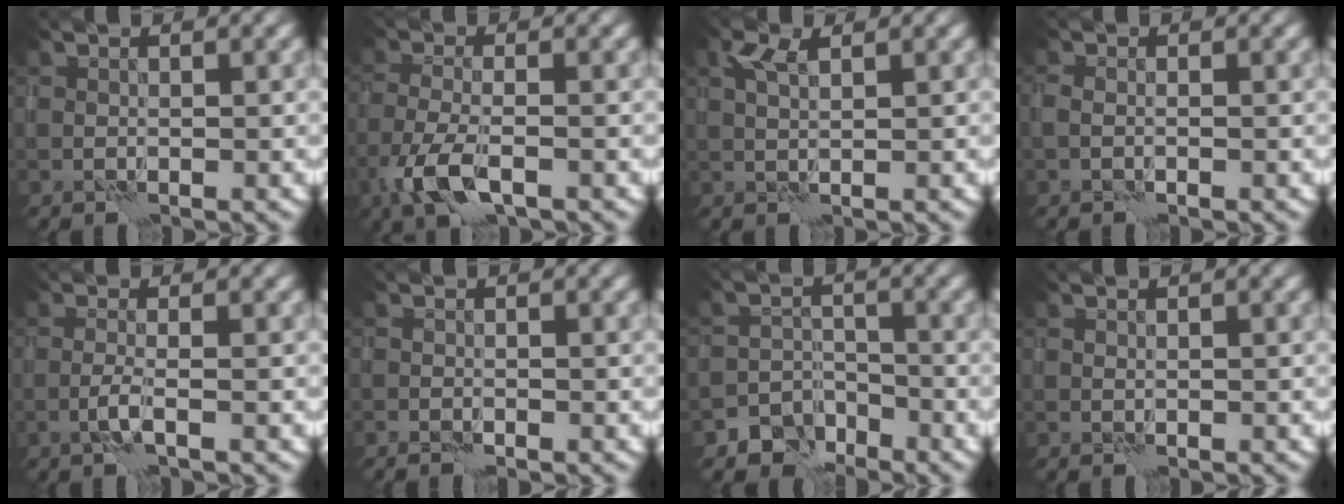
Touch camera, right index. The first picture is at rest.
{"total": 4.6, "force": [-2.4, 1.9, 3.4], "torque": [-0.079, -0.008, -0.055]}
{"total": 1.9, "force": [1.2, 0.5, 1.4], "torque": [-0.029, 0.008, 0.021]}
{"total": 0.9, "force": [-0.4, 0.6, 0.5], "torque": [-0.009, 0.001, -0.014]}
{"total": 1.5, "force": [-0.6, 0.2, 1.4], "torque": [-0.027, 0.006, -0.020]}
{"total": 0.6, "force": [-0.6, 0.0, 0.1], "torque": [-0.004, 0.002, -0.015]}
{"total": 3.7, "force": [-2.9, 2.2, 0.3], "torque": [0.009, -0.001, -0.058]}
{"total": 0.0}